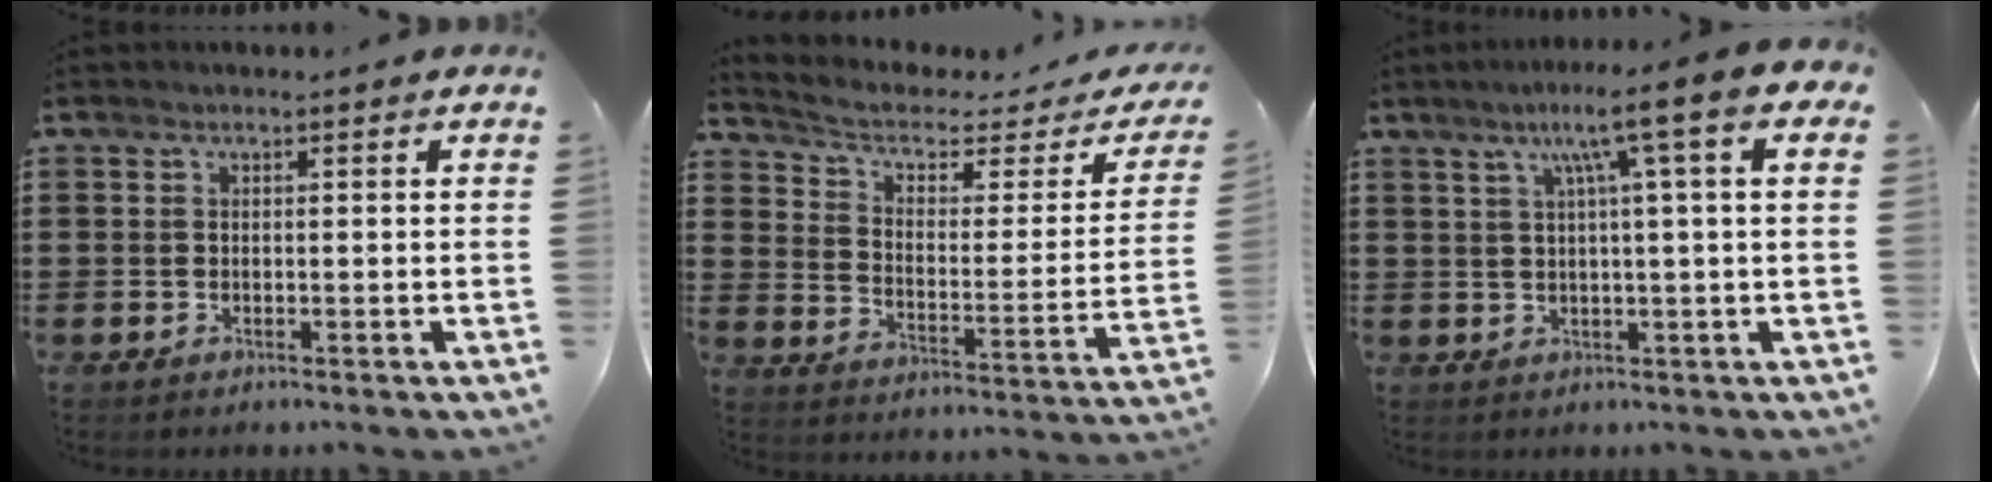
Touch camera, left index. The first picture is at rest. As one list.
[{"total": 4.1, "force": [2.5, 1.8, 2.6], "torque": [-0.067, -0.017, 0.036]}, {"total": 7.9, "force": [2.7, -0.7, 7.4], "torque": [-0.142, -0.005, 0.032]}]